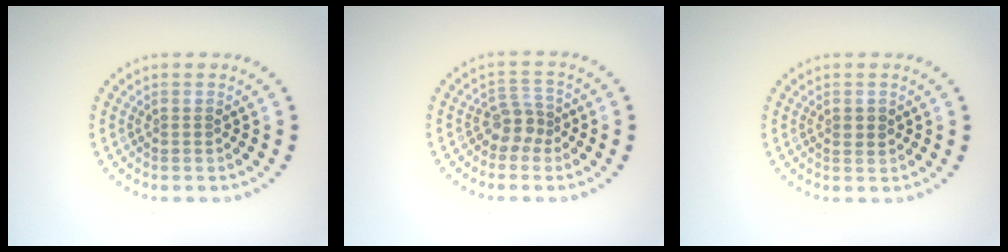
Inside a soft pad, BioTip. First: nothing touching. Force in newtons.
{"total": 2.3, "press": 1.8, "slide": 1.5}
{"total": 1.2, "press": 1.2, "slide": 0.2}